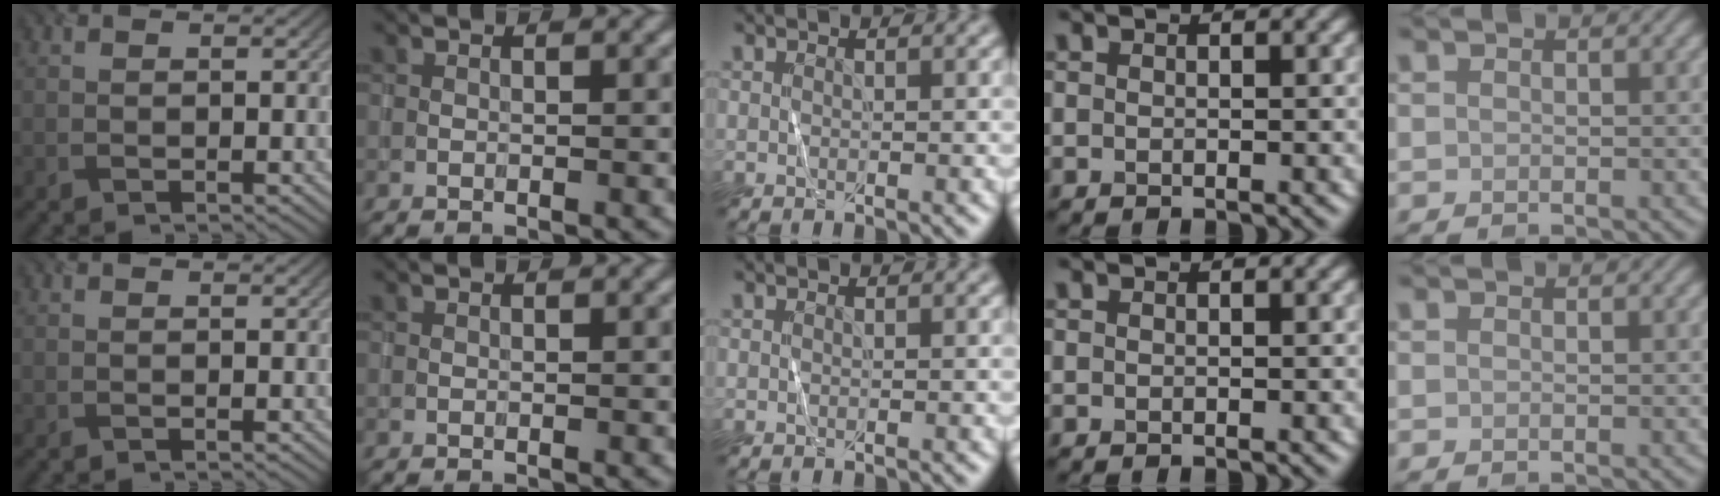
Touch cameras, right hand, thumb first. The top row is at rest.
{}